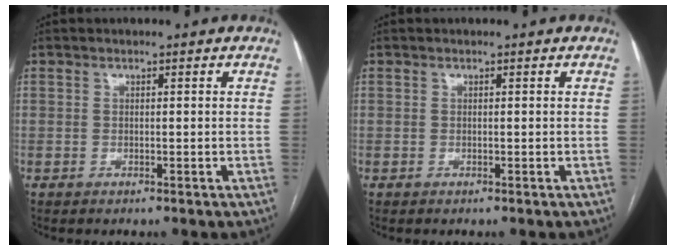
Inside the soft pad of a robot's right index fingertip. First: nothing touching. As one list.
[{"total": 0.0}]